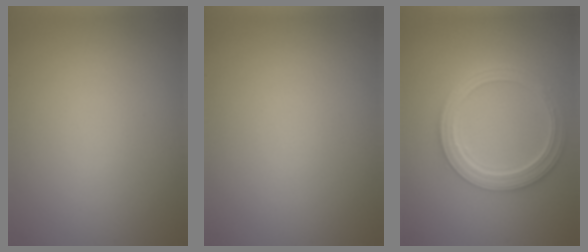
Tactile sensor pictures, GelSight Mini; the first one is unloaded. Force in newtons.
{"total": 0.0}
{"total": 4.9, "press": 3.8, "slide": 3.0}